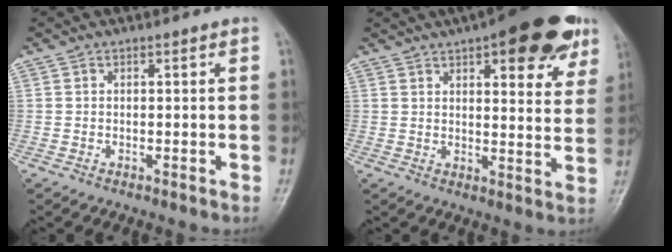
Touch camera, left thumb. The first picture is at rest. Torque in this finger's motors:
{"motor_torque": [1.98, 1.68, 1.24, -1.43, 0.06]}